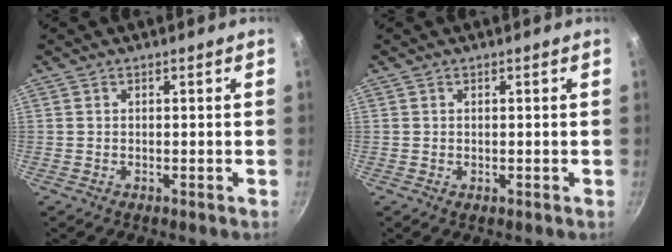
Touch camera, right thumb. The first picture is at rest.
{"total": 0.0}